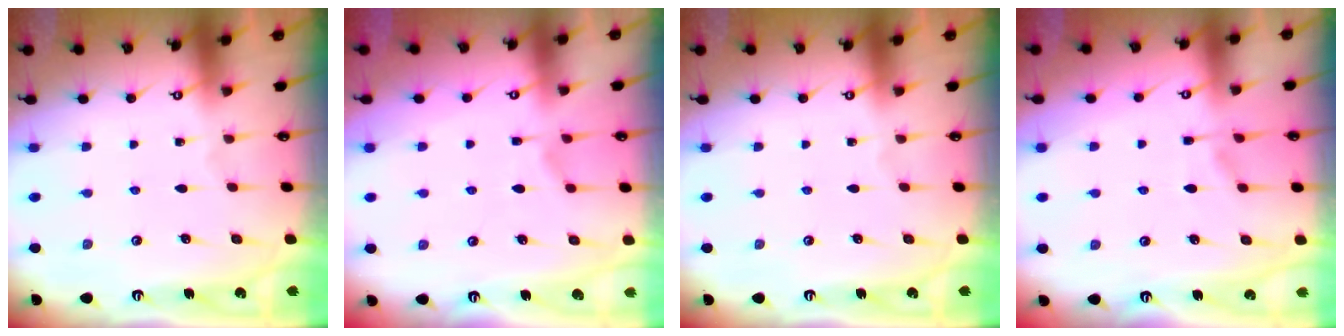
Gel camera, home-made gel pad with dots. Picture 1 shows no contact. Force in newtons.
{"total": 1.8, "press": 1.3, "slide": 1.3}
{"total": 0.0}
{"total": 1.2, "press": 0.3, "slide": 1.1}